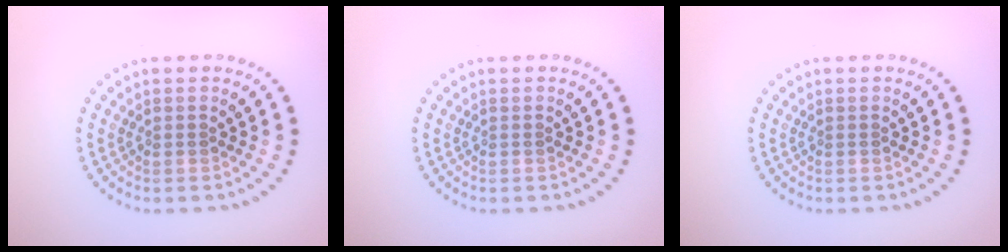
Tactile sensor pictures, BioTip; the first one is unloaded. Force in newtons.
{"total": 0.0}
{"total": 0.0}